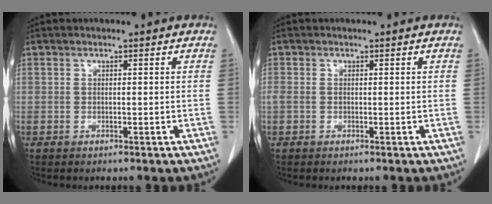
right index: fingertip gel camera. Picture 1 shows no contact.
{"total": 0.8, "force": [0.0, 0.5, 0.6], "torque": [-0.017, 0.009, 0.004]}